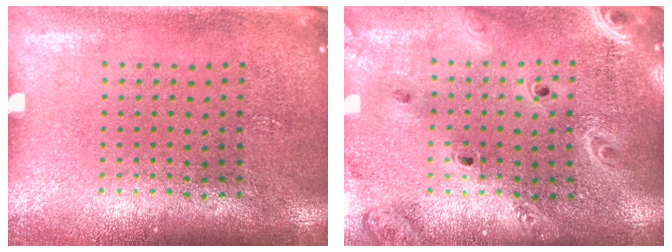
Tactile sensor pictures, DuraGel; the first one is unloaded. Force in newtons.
{"total": 2.4, "press": 2.1, "slide": 1.1}